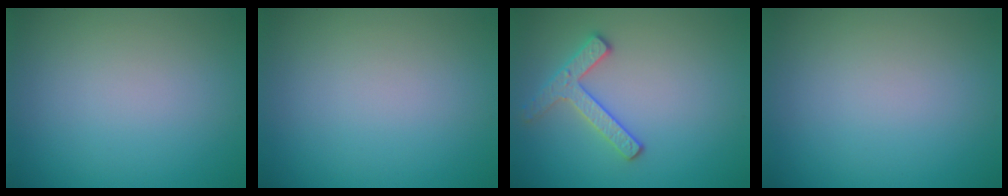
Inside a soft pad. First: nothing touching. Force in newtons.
{"total": 0.0}
{"total": 2.5, "press": 2.4, "slide": 0.5}
{"total": 0.0}